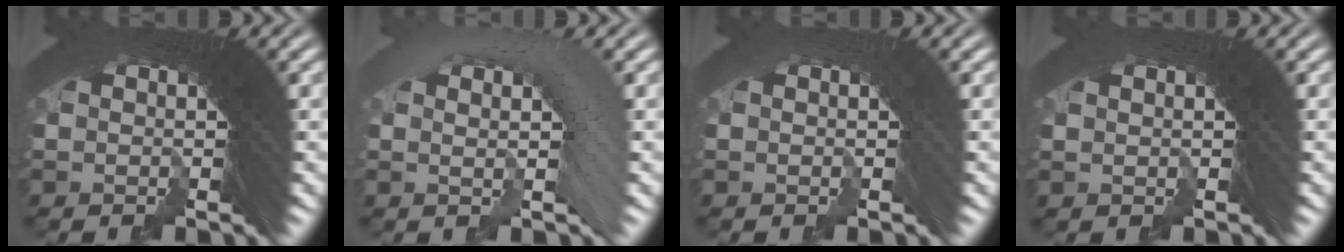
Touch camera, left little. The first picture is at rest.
{"total": 2.8, "force": [0.3, 1.1, 2.6], "torque": [-0.031, 0.016, -0.002]}
{"total": 0.5, "force": [-0.5, -0.1, -0.2], "torque": [0.005, 0.003, -0.007]}
{"total": 0.0}